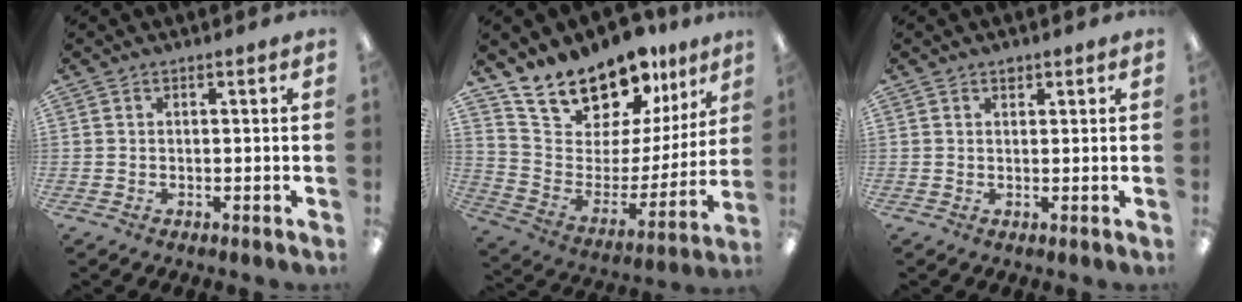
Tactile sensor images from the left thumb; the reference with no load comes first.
{"total": 16.9, "force": [15.8, 5.5, 2.6], "torque": [-0.079, -0.140, 0.287]}
{"total": 1.2, "force": [1.0, 0.6, 0.3], "torque": [0.002, -0.002, 0.017]}